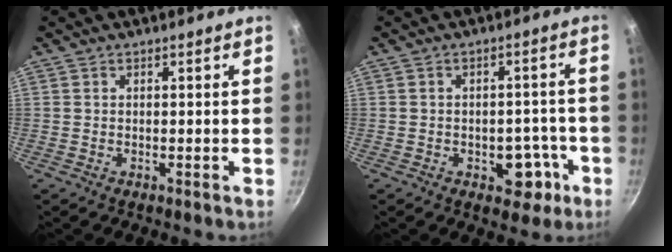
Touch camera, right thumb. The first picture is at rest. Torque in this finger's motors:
{"motor_torque": [2.75, 2.25, 1.70, -1.07, 0.49]}